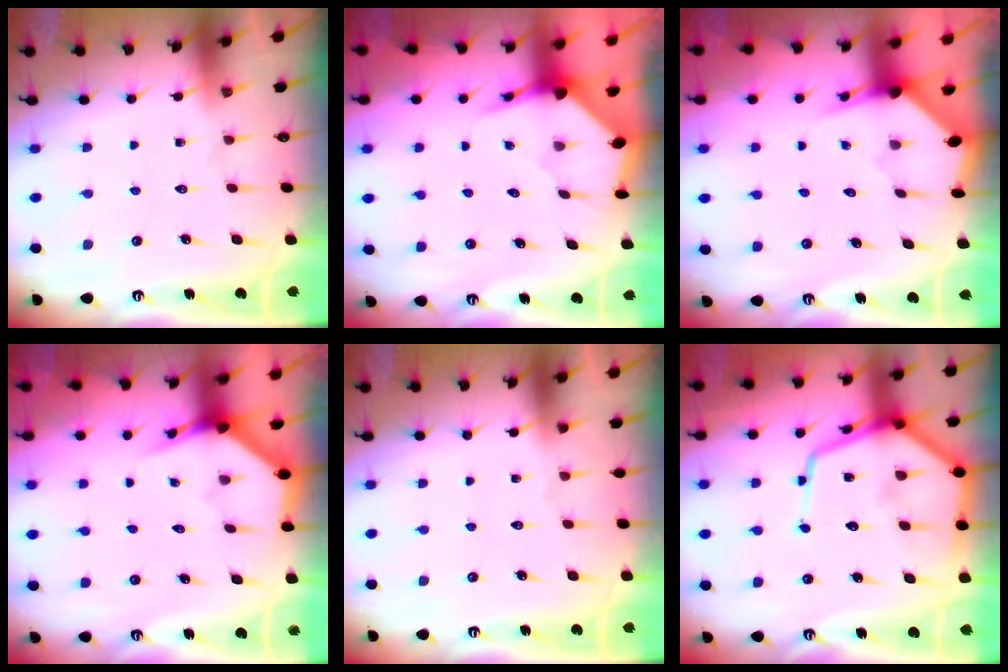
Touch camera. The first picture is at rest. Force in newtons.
{"total": 3.7, "press": 3.6, "slide": 0.4}
{"total": 3.2, "press": 3.2, "slide": 0.1}
{"total": 3.8, "press": 3.8, "slide": 0.2}
{"total": 0.0}
{"total": 16.1, "press": 16.1, "slide": 1.5}